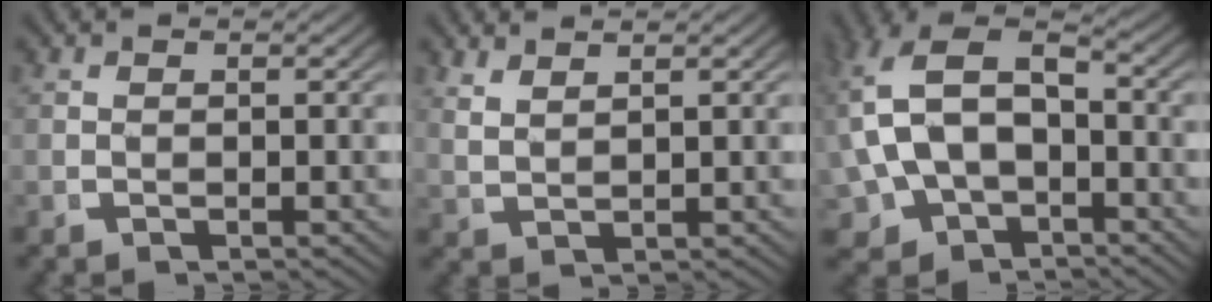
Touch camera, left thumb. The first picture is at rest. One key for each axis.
{"total": 2.3, "fx": 2.2, "fy": 0.3, "fz": 0.7, "tx": -0.011, "ty": 0.005, "tz": 0.051}
{"total": 11.4, "fx": -1.2, "fy": 8.8, "fz": 7.2, "tx": -0.174, "ty": -0.044, "tz": -0.004}